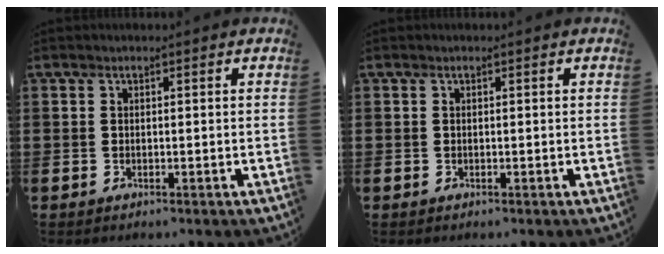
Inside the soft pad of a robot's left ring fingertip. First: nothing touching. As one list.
[{"total": 0.0}]